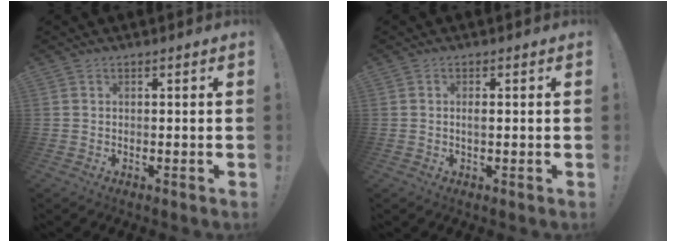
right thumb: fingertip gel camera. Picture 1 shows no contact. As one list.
[{"total": 1.2, "force": [-0.2, 0.2, 1.1], "torque": [-0.020, 0.000, -0.005]}]